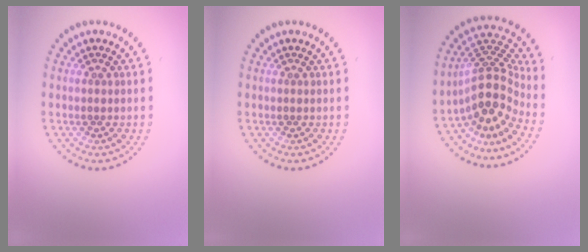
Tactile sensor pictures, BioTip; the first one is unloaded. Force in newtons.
{"total": 0.0}
{"total": 5.0, "press": 3.5, "slide": 3.5}